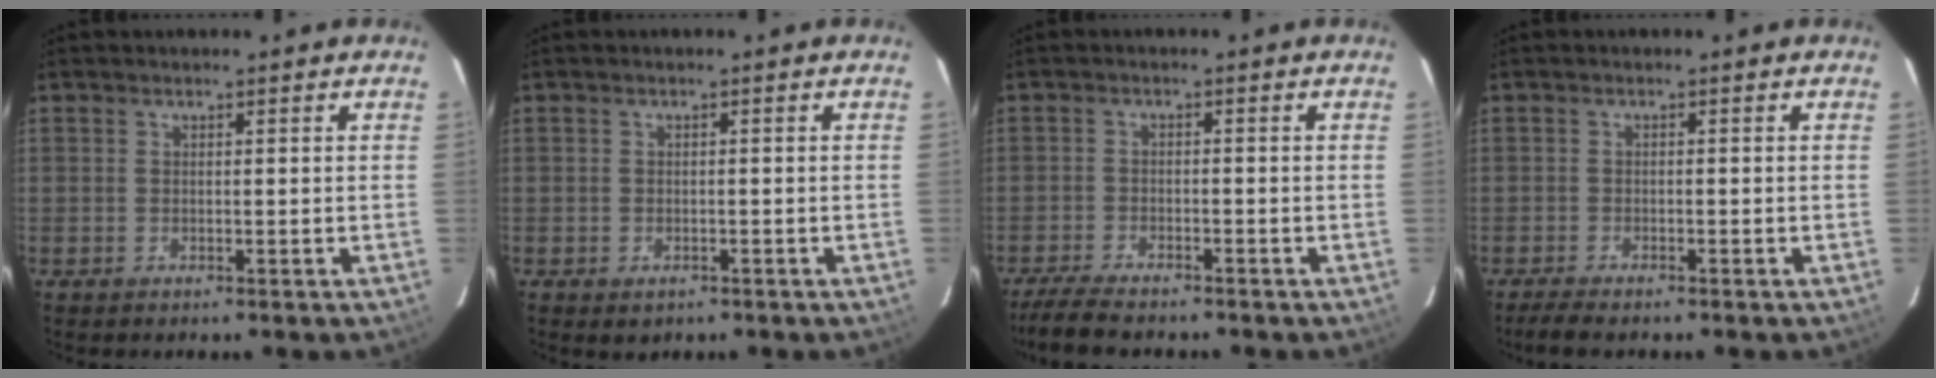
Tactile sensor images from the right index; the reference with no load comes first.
{"total": 1.9, "force": [-0.9, 1.5, 0.8], "torque": [-0.015, -0.002, -0.009]}
{"total": 6.8, "force": [-6.0, 1.2, 3.0], "torque": [-0.084, -0.021, -0.109]}
{"total": 3.6, "force": [-3.1, 0.6, 1.8], "torque": [-0.049, -0.014, -0.055]}